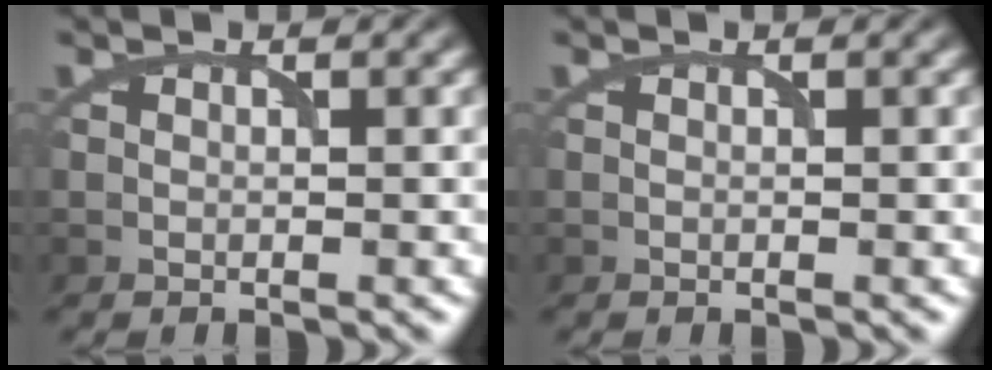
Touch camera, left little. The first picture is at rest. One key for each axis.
{"total": 0.0}